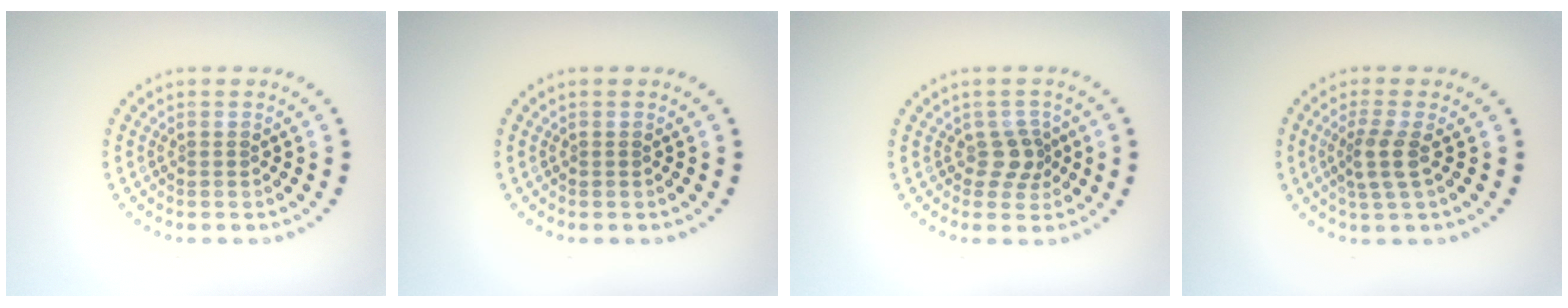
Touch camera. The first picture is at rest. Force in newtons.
{"total": 0.0}
{"total": 2.0, "press": 1.6, "slide": 1.3}
{"total": 2.5, "press": 2.0, "slide": 1.5}